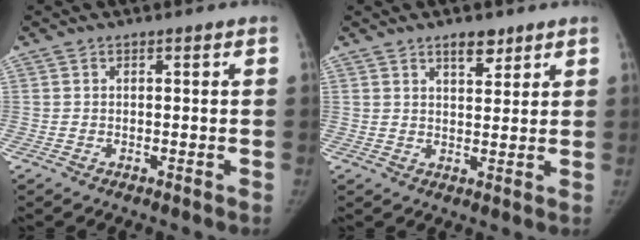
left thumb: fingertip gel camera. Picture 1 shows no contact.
{"total": 4.3, "force": [3.0, 2.0, 2.4], "torque": [-0.018, -0.020, 0.049]}